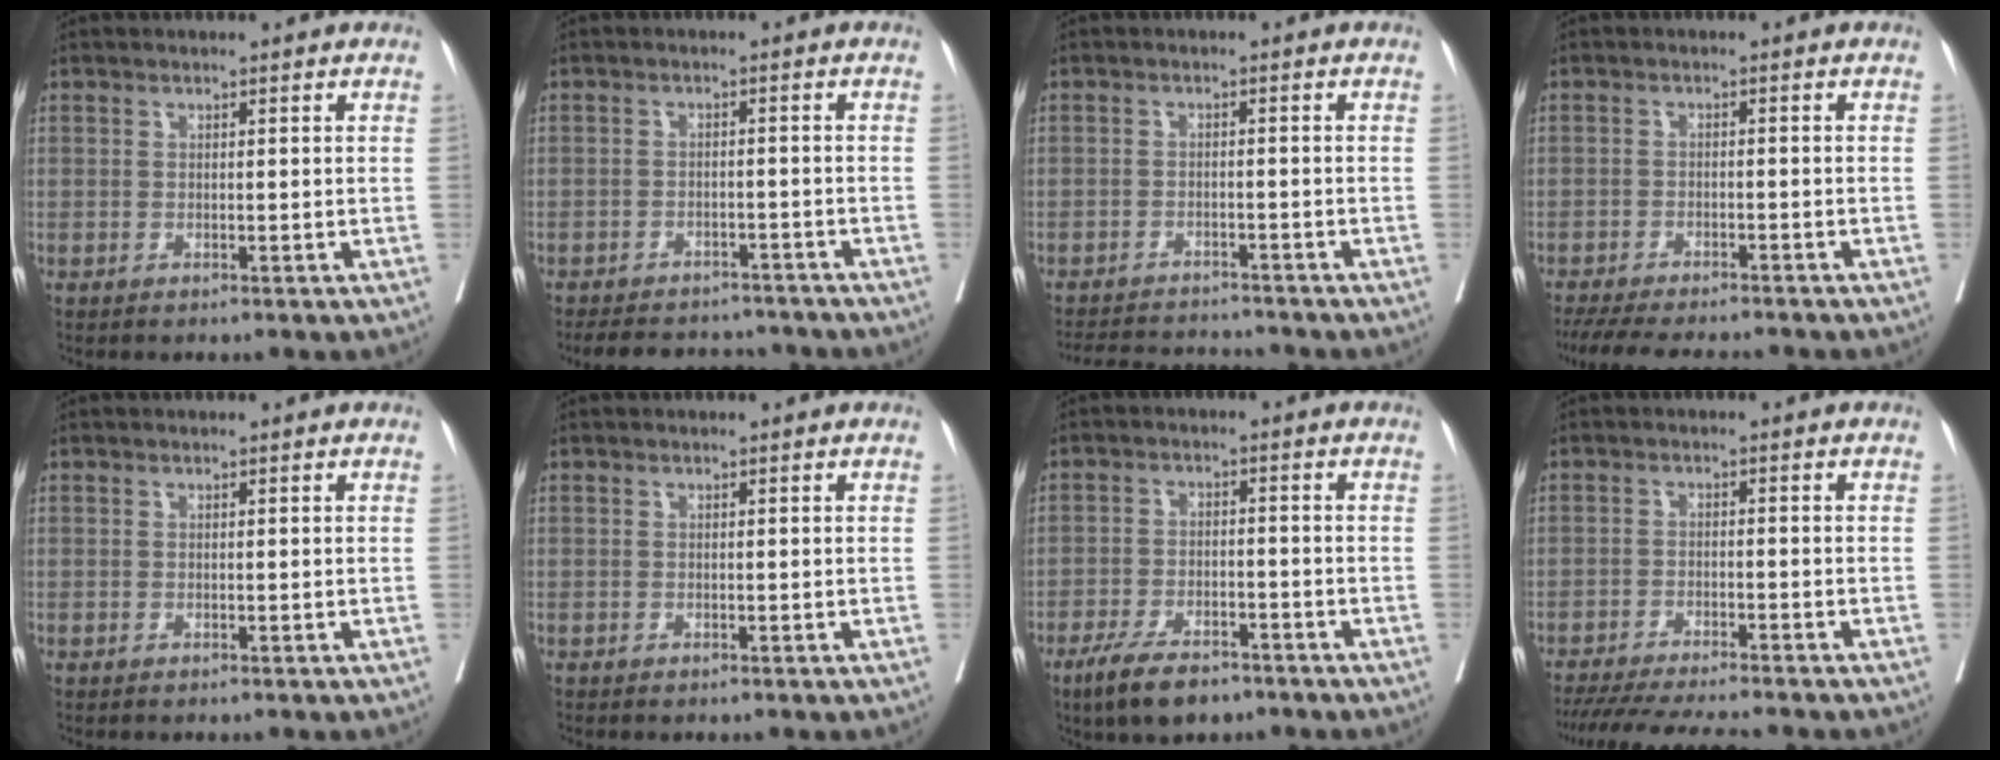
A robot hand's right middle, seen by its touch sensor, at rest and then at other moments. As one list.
[{"total": 11.7, "force": [-10.6, 3.8, 3.3], "torque": [-0.057, 0.009, -0.133]}, {"total": 8.5, "force": [-8.3, 0.8, 1.7], "torque": [-0.025, 0.000, -0.124]}, {"total": 12.9, "force": [-11.5, 2.3, 5.4], "torque": [-0.092, -0.014, -0.159]}, {"total": 0.0}, {"total": 0.0}, {"total": 7.9, "force": [-5.8, 2.8, 4.5], "torque": [-0.084, -0.008, -0.100]}, {"total": 13.4, "force": [-12.0, 0.9, 6.0], "torque": [-0.087, -0.023, -0.175]}]